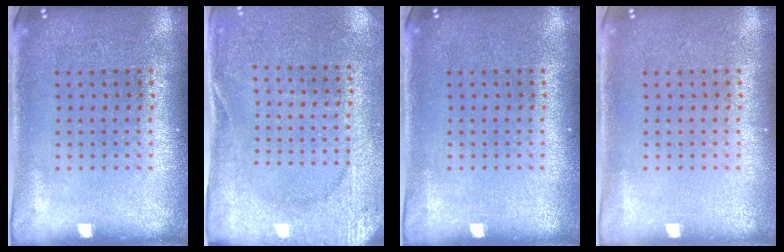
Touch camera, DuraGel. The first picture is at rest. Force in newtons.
{"total": 2.6, "press": 2.5, "slide": 0.6}
{"total": 0.0}
{"total": 0.0}